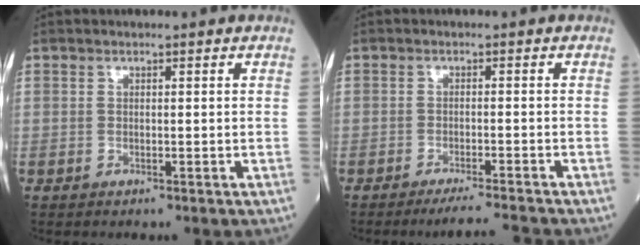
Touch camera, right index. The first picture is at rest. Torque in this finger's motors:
{"motor_torque": [0.02, -0.07, 0.00, 0.01]}